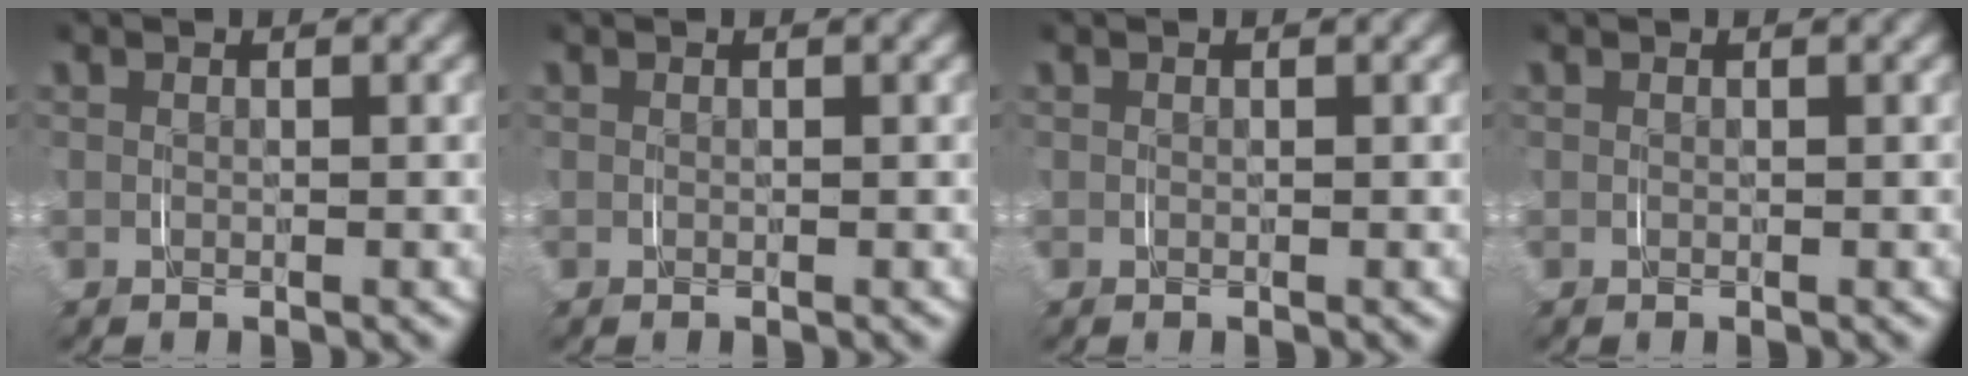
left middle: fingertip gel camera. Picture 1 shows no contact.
{"total": 0.0}
{"total": 0.0}
{"total": 0.0}